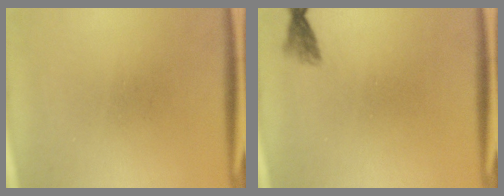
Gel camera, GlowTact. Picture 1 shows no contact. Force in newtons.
{"total": 1.5}